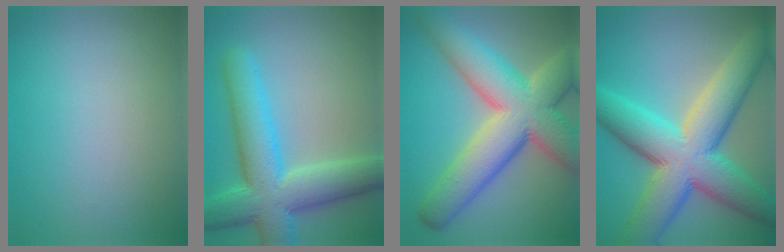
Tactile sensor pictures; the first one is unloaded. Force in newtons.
{"total": 9.3, "press": 9.3, "slide": 0.4}
{"total": 12.2, "press": 12.2, "slide": 0.9}
{"total": 12.5, "press": 12.5, "slide": 0.7}